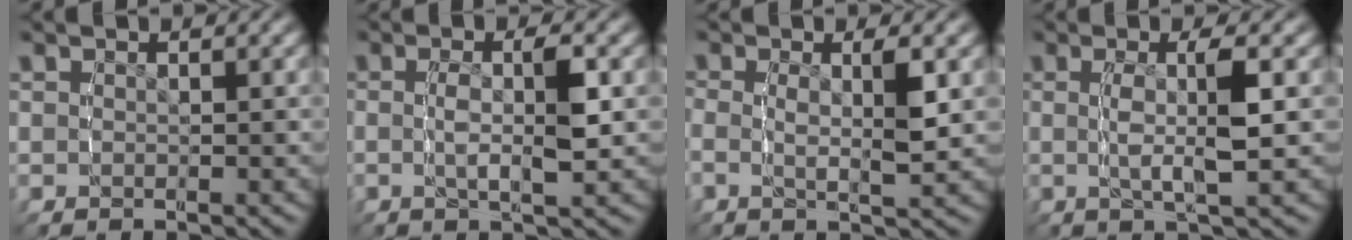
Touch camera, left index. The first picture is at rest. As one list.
[{"total": 3.1, "force": [-0.4, 0.2, 3.1], "torque": [-0.065, -0.004, -0.005]}, {"total": 3.1, "force": [-0.1, 0.9, 3.0], "torque": [-0.074, -0.011, -0.002]}, {"total": 3.5, "force": [0.0, 0.0, 3.5], "torque": [-0.072, -0.004, 0.003]}]